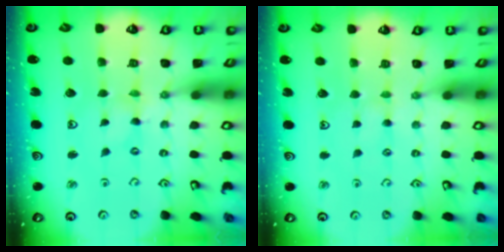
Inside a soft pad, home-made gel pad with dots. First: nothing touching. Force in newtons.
{"total": 1.8, "press": 1.7, "slide": 0.3}